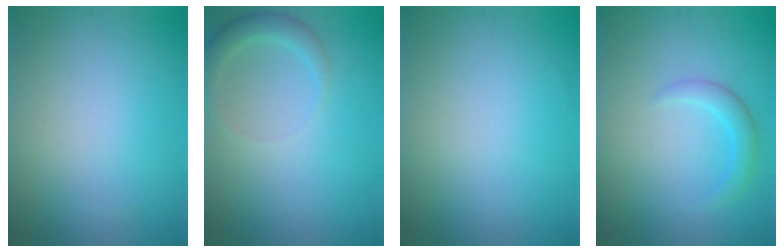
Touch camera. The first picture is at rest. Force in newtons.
{"total": 2.2, "press": 2.2, "slide": 0.2}
{"total": 0.0}
{"total": 1.9, "press": 1.9, "slide": 0.1}